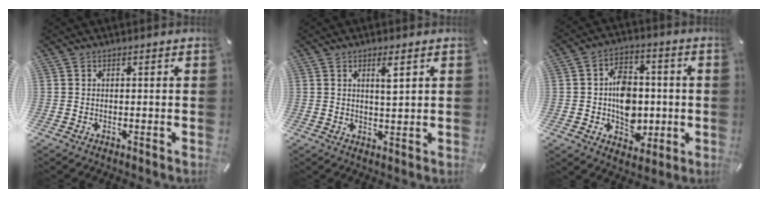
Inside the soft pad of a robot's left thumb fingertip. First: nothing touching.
{"total": 3.5, "force": [1.7, 0.5, 3.0], "torque": [-0.057, -0.002, 0.025]}
{"total": 10.6, "force": [-1.2, 8.4, 6.3], "torque": [-0.088, 0.019, -0.013]}